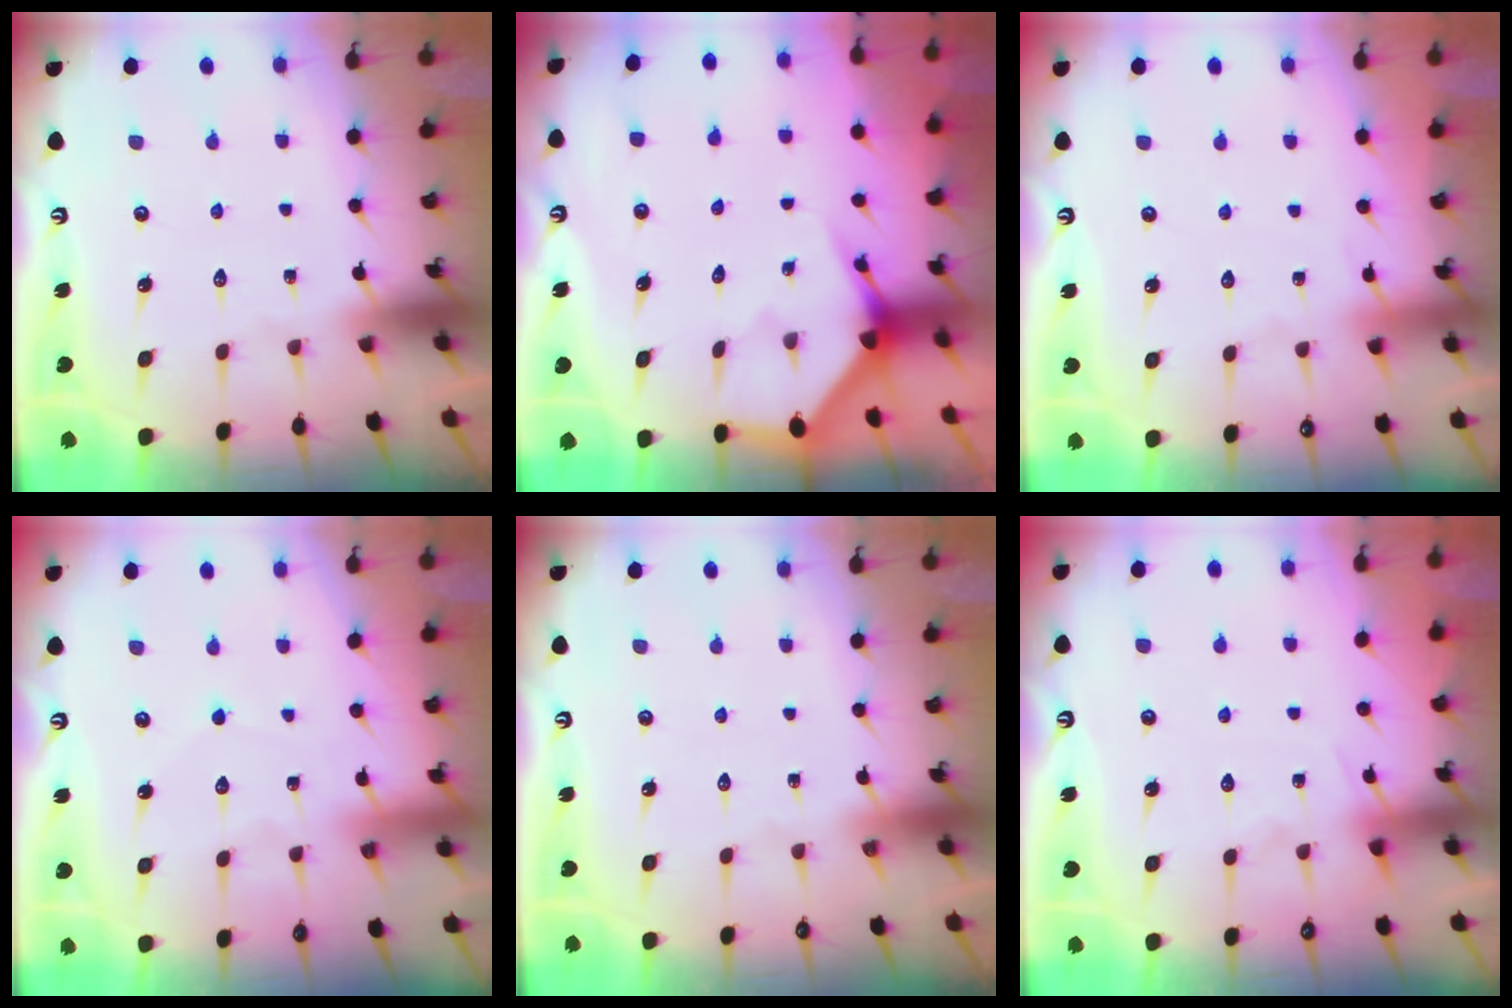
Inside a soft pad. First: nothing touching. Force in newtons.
{"total": 3.5, "press": 3.5, "slide": 0.2}
{"total": 2.6, "press": 2.6, "slide": 0.5}
{"total": 2.1, "press": 2.1, "slide": 0.1}
{"total": 0.0}
{"total": 4.8, "press": 4.8, "slide": 0.5}